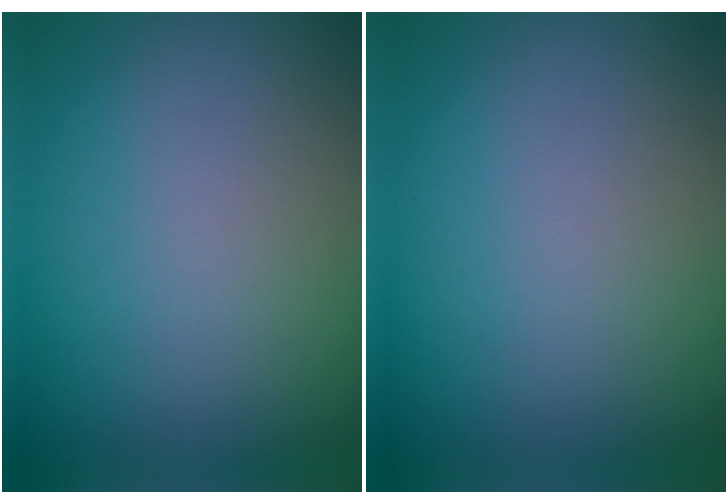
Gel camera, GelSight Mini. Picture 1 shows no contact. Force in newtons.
{"total": 0.0}